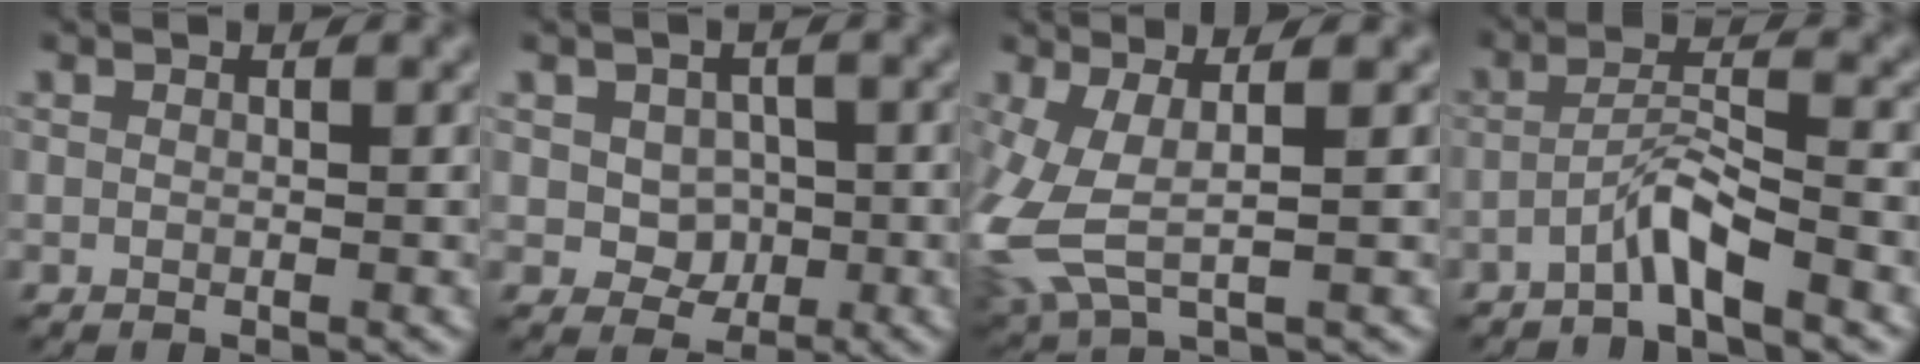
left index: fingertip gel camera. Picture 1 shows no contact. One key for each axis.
{"total": 3.0, "fx": 0.0, "fy": 2.4, "fz": 1.8, "tx": -0.029, "ty": -0.006, "tz": 0.001}
{"total": 6.0, "fx": -0.4, "fy": 2.4, "fz": 5.5, "tx": -0.156, "ty": -0.012, "tz": -0.007}
{"total": 2.9, "fx": -2.1, "fy": 0.0, "fz": 2.1, "tx": -0.042, "ty": 0.014, "tz": -0.047}